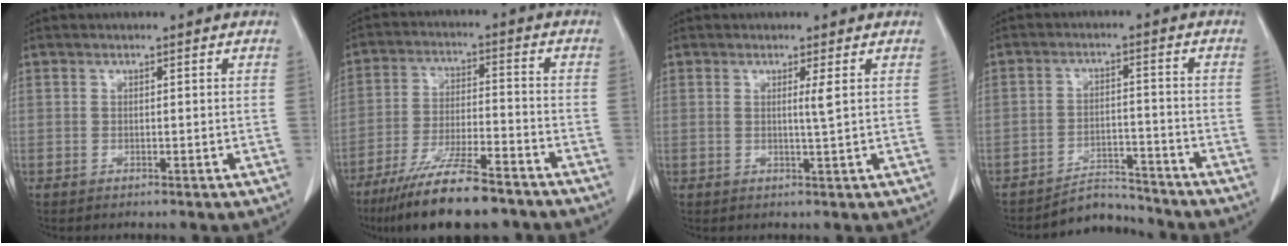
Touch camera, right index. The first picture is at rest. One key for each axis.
{"total": 14.2, "fx": -11.0, "fy": 2.3, "fz": 8.6, "tx": -0.158, "ty": -0.026, "tz": -0.187}
{"total": 1.6, "fx": 0.4, "fy": -0.5, "fz": 1.5, "tx": -0.030, "ty": -0.004, "tz": 0.009}
{"total": 5.2, "fx": -5.1, "fy": 0.9, "fz": -0.8, "tx": 0.012, "ty": 0.013, "tz": -0.079}